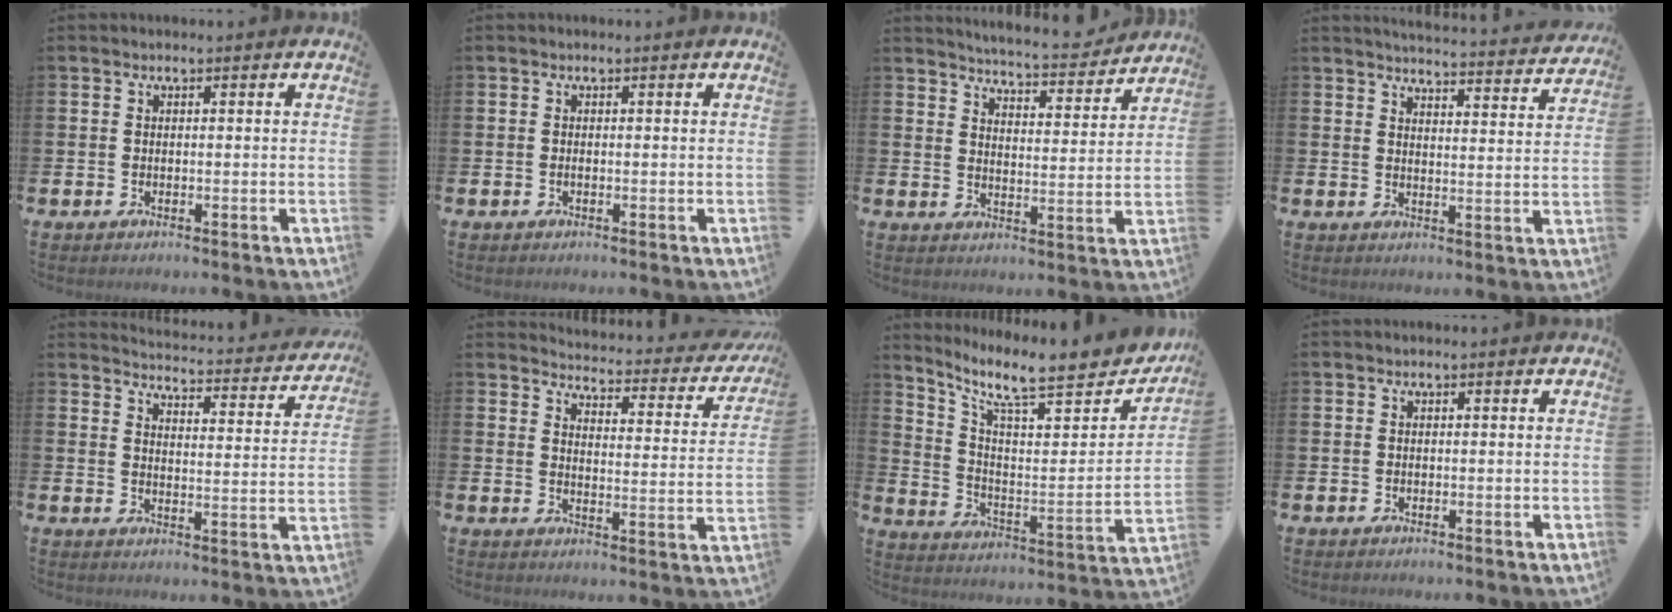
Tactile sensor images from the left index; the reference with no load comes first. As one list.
[{"total": 0.0}, {"total": 5.5, "force": [5.5, 0.3, 0.6], "torque": [-0.022, -0.045, 0.092]}, {"total": 4.5, "force": [4.5, 0.1, 0.7], "torque": [-0.014, -0.041, 0.073]}, {"total": 3.7, "force": [3.6, 0.4, 0.6], "torque": [-0.022, -0.035, 0.055]}, {"total": 3.2, "force": [3.1, 0.8, 0.7], "torque": [-0.027, -0.034, 0.042]}, {"total": 10.0, "force": [8.3, 2.4, 5.1], "torque": [-0.105, -0.072, 0.129]}, {"total": 0.0}]